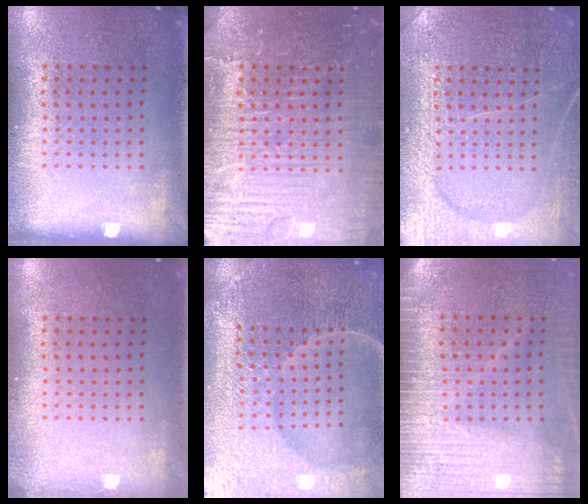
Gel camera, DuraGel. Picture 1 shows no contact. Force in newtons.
{"total": 7.7, "press": 7.7, "slide": 1.0}
{"total": 3.7, "press": 3.7, "slide": 0.4}
{"total": 0.7, "press": 0.7, "slide": 0.2}
{"total": 5.9, "press": 5.4, "slide": 2.3}
{"total": 3.7, "press": 3.1, "slide": 1.9}